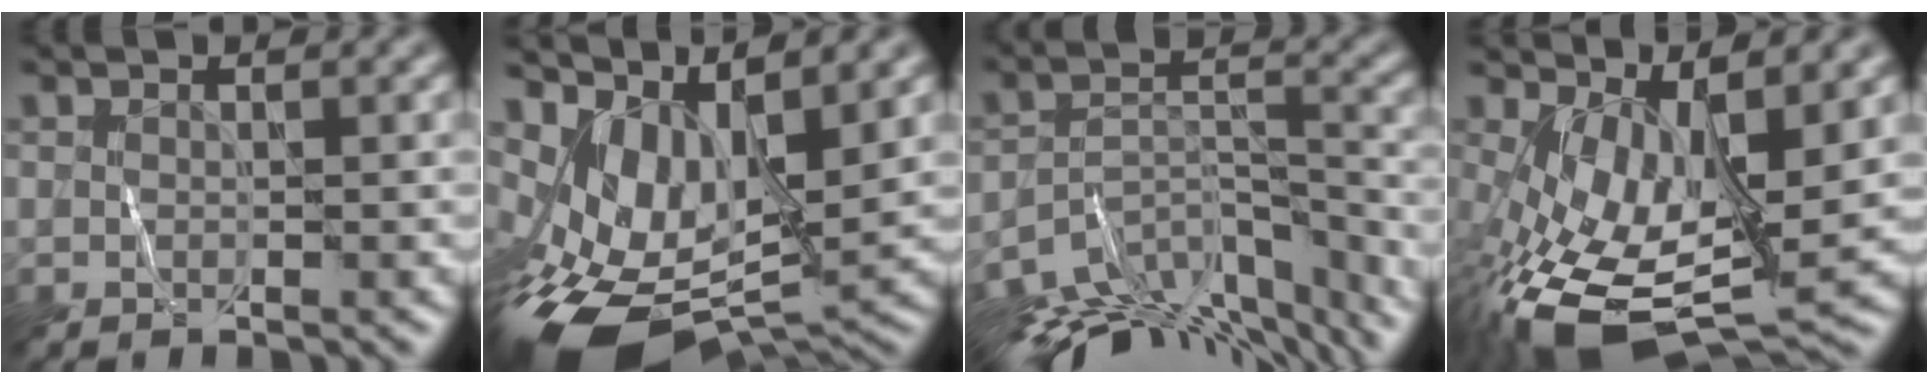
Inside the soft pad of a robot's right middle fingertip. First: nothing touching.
{"total": 11.0, "force": [0.9, 6.1, 9.1], "torque": [-0.179, -0.022, 0.031]}
{"total": 12.3, "force": [-10.2, 4.4, 5.4], "torque": [-0.099, -0.002, -0.133]}
{"total": 10.8, "force": [-1.4, 5.0, 9.5], "torque": [-0.191, -0.023, -0.016]}